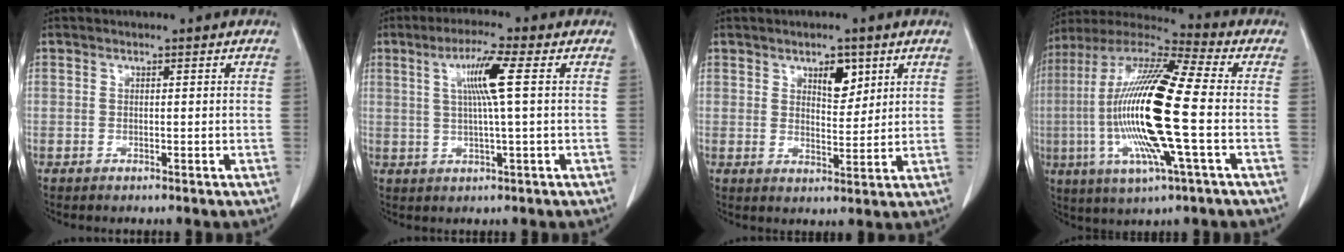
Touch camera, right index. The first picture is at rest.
{"total": 6.7, "force": [1.7, -0.7, 6.4], "torque": [-0.120, 0.004, 0.033]}
{"total": 4.8, "force": [2.6, 2.1, 3.4], "torque": [-0.052, -0.003, 0.044]}
{"total": 20.9, "force": [-2.6, 1.8, 20.7], "torque": [-0.432, -0.009, -0.056]}